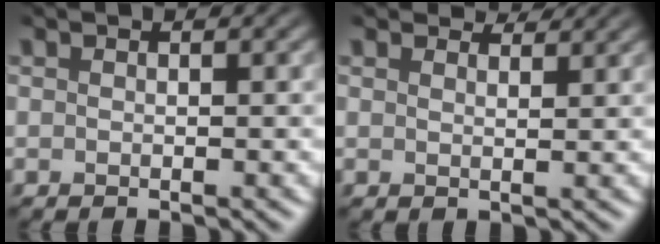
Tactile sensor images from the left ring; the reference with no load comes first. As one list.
[{"total": 3.0, "force": [2.8, 0.9, 0.7], "torque": [-0.021, 0.005, 0.035]}]